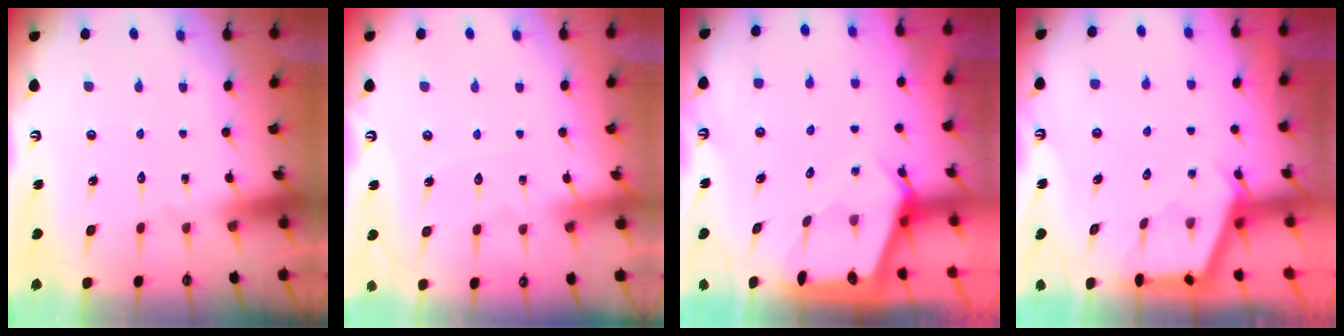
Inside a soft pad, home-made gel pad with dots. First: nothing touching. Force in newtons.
{"total": 2.4, "press": 2.4, "slide": 0.4}
{"total": 2.4, "press": 2.4, "slide": 0.2}
{"total": 2.8, "press": 2.8, "slide": 0.3}